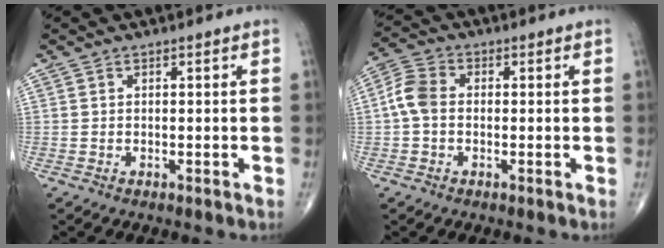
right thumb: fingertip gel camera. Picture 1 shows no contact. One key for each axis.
{"total": 5.5, "fx": -0.3, "fy": 3.9, "fz": 3.9, "tx": -0.080, "ty": 0.016, "tz": -0.015}